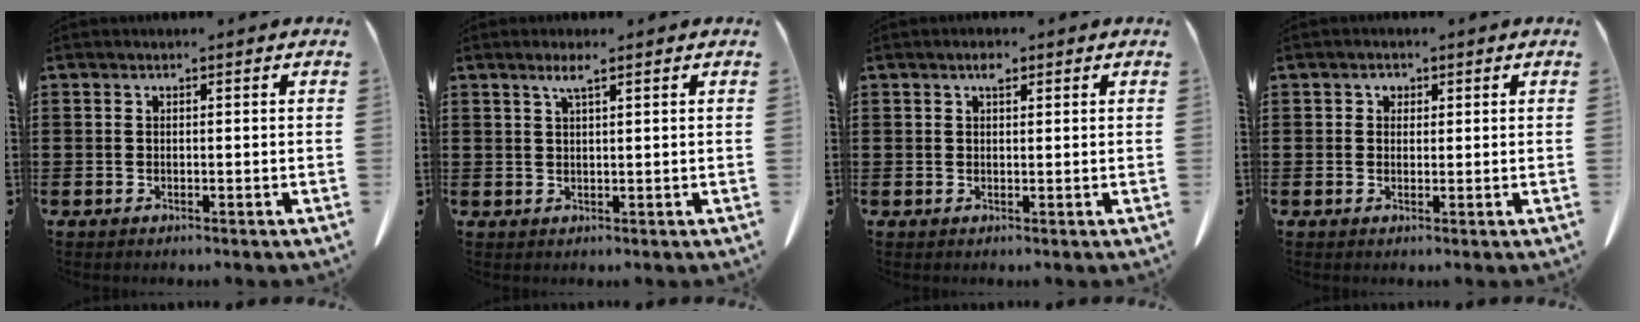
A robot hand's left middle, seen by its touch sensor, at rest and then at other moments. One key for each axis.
{"total": 2.4, "fx": 1.6, "fy": 0.2, "fz": 1.9, "tx": -0.041, "ty": 0.000, "tz": 0.028}
{"total": 2.0, "fx": 1.1, "fy": 0.9, "fz": 1.4, "tx": -0.024, "ty": 0.001, "tz": 0.018}
{"total": 1.2, "fx": 0.5, "fy": 1.0, "fz": 0.5, "tx": -0.012, "ty": 0.005, "tz": 0.010}